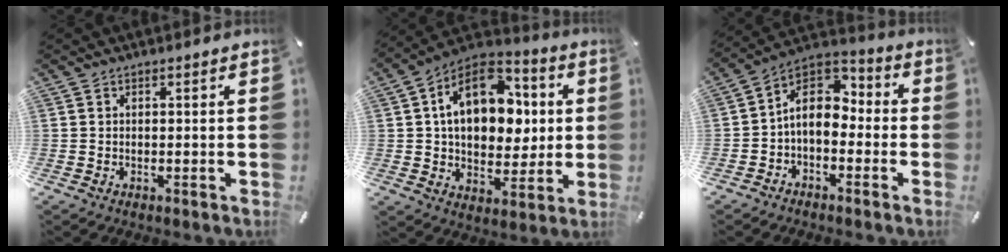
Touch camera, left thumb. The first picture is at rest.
{"total": 18.2, "force": [4.2, 12.9, 12.2], "torque": [-0.190, -0.010, 0.077]}
{"total": 9.1, "force": [-0.7, 6.8, 6.0], "torque": [-0.120, 0.005, -0.014]}